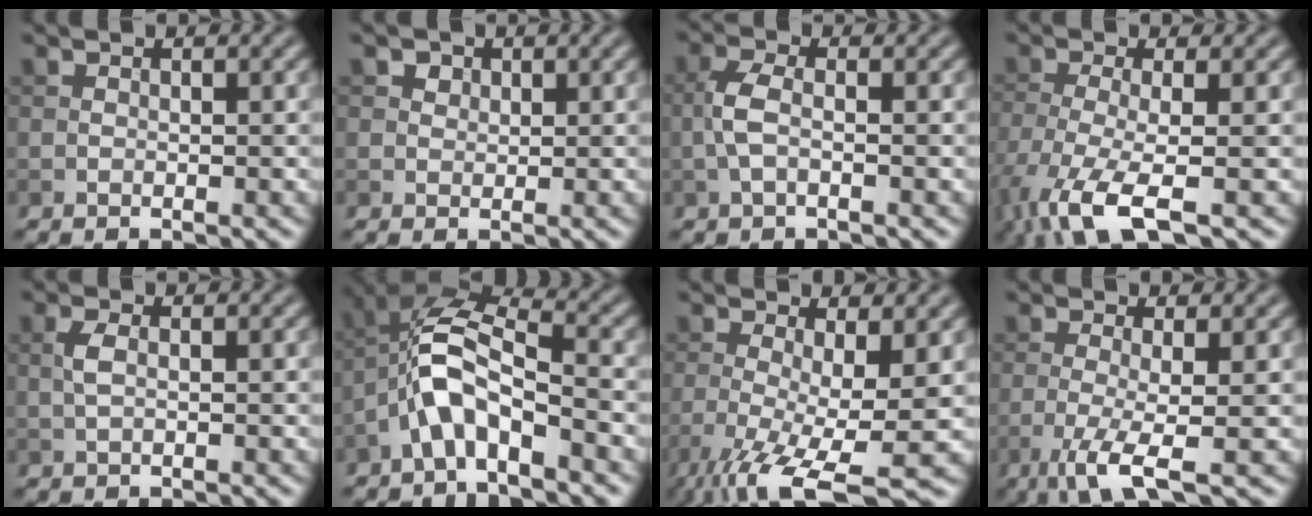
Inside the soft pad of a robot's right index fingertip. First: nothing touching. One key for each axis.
{"total": 1.9, "fx": 1.1, "fy": 1.3, "fz": 0.7, "tx": -0.013, "ty": -0.004, "tz": 0.018}
{"total": 2.6, "fx": -0.6, "fy": 1.0, "fz": 2.4, "tx": -0.056, "ty": 0.005, "tz": -0.018}
{"total": 7.5, "fx": -4.3, "fy": 2.0, "fz": 5.8, "tx": -0.132, "ty": -0.017, "tz": -0.089}
{"total": 1.5, "fx": 0.1, "fy": 0.6, "fz": 1.4, "tx": -0.033, "ty": 0.003, "tz": 0.001}
{"total": 6.2, "fx": -2.9, "fy": 2.3, "fz": 4.9, "tx": -0.102, "ty": 0.017, "tz": -0.064}
{"total": 9.5, "fx": -3.8, "fy": 2.4, "fz": 8.3, "tx": -0.152, "ty": -0.023, "tz": -0.064}
{"total": 4.8, "fx": -1.8, "fy": 0.9, "fz": 4.3, "tx": -0.084, "ty": -0.009, "tz": -0.040}